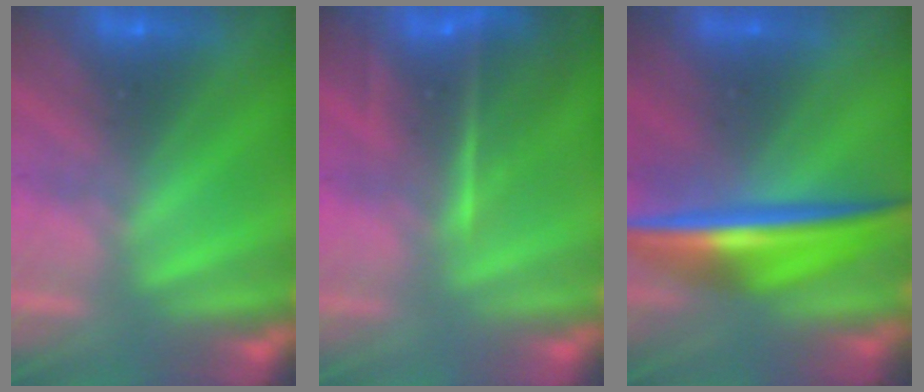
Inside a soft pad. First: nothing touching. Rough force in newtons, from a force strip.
{"total": 7.1}
{"total": 7.4}